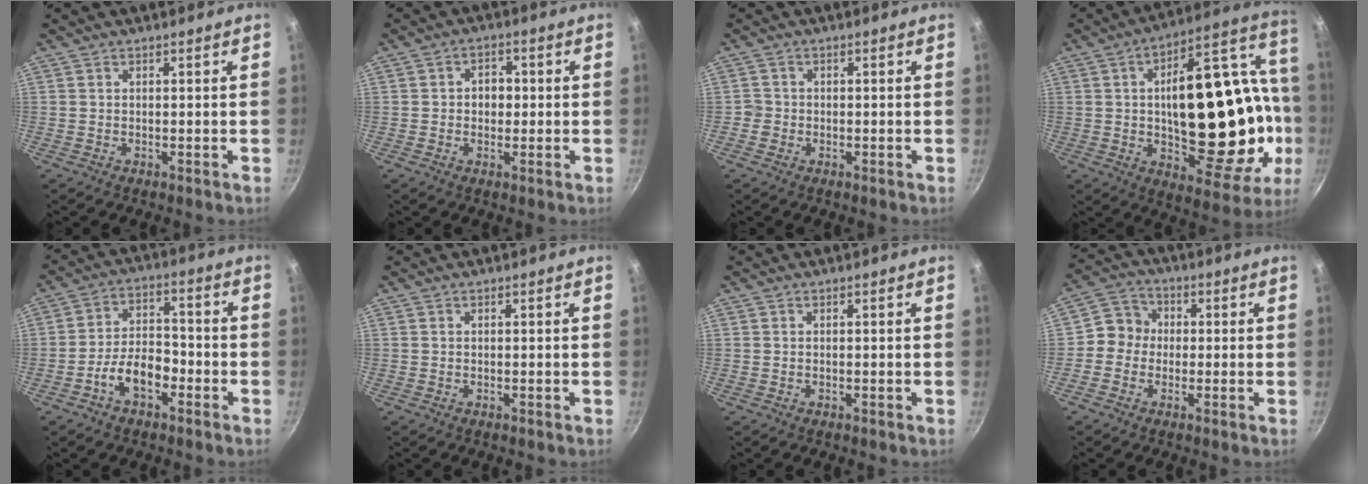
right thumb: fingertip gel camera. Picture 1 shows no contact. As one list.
[{"total": 4.1, "force": [0.0, 3.3, 2.4], "torque": [-0.010, 0.008, -0.004]}, {"total": 1.9, "force": [-0.8, 1.7, 0.3], "torque": [0.005, 0.010, -0.015]}, {"total": 32.8, "force": [-1.0, 16.5, 28.3], "torque": [-0.370, 0.026, 0.000]}, {"total": 8.2, "force": [-3.9, 4.6, 5.5], "torque": [-0.076, 0.045, -0.073]}, {"total": 0.0}, {"total": 0.0}, {"total": 5.8, "force": [-0.6, 5.4, 2.0], "torque": [-0.003, 0.016, -0.032]}]